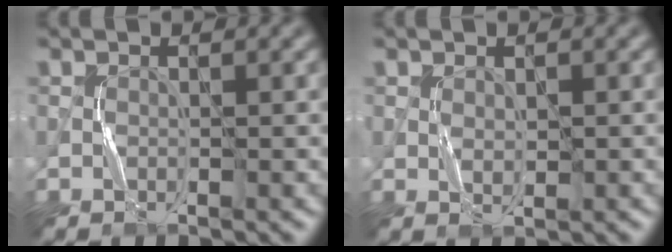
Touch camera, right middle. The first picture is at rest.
{"total": 1.2, "force": [0.3, 0.7, 1.0], "torque": [-0.017, -0.004, 0.010]}